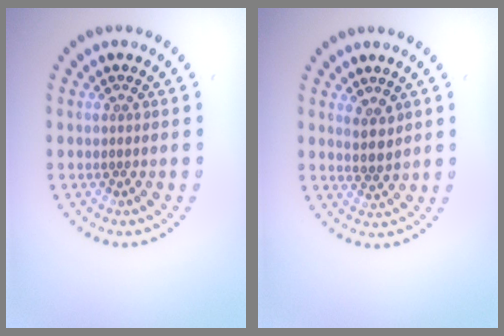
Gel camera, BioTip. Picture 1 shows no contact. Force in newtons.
{"total": 1.7, "press": 1.4, "slide": 1.0}